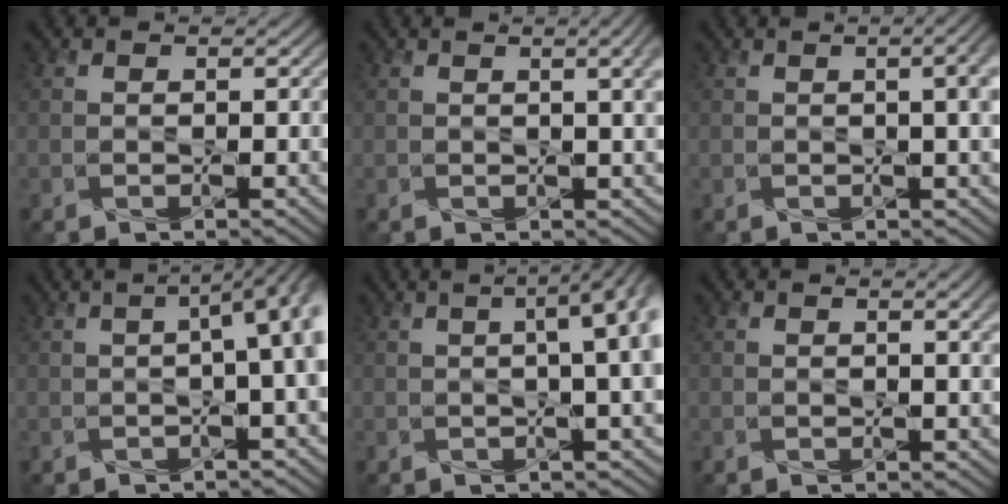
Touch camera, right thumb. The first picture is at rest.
{"total": 4.5, "force": [1.3, 1.2, 4.2], "torque": [-0.049, 0.009, 0.020]}
{"total": 4.7, "force": [0.6, 1.2, 4.5], "torque": [-0.056, 0.009, 0.009]}
{"total": 9.2, "force": [0.2, 2.9, 8.7], "torque": [-0.117, 0.015, -0.006]}
{"total": 8.9, "force": [1.1, 2.6, 8.5], "torque": [-0.099, 0.020, 0.000]}
{"total": 2.6, "force": [0.9, 0.6, 2.3], "torque": [-0.034, 0.004, 0.019]}